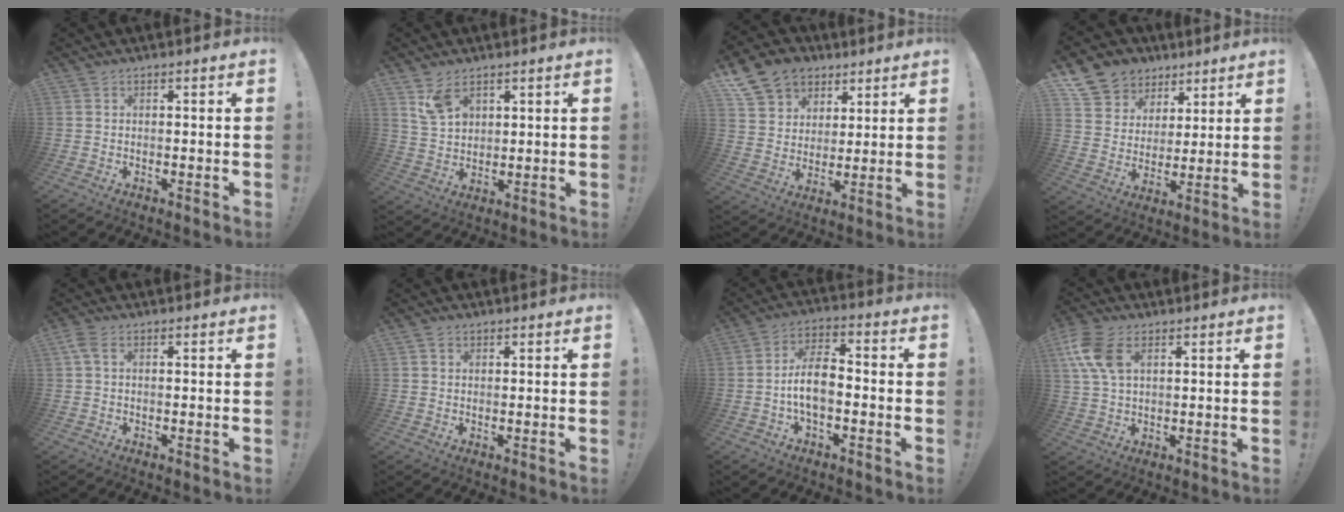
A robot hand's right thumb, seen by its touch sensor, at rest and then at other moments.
{"total": 7.2, "force": [4.4, 4.4, 3.5], "torque": [-0.060, -0.016, 0.086]}
{"total": 13.7, "force": [7.8, 10.4, 4.5], "torque": [-0.069, -0.044, 0.154]}
{"total": 11.1, "force": [6.6, 8.6, 2.5], "torque": [-0.043, -0.049, 0.133]}
{"total": 2.6, "force": [0.7, 1.2, 2.2], "torque": [-0.053, 0.007, 0.016]}
{"total": 1.2, "force": [0.8, 0.9, 0.3], "torque": [-0.003, 0.002, 0.014]}
{"total": 10.1, "force": [-2.6, 5.1, 8.3], "torque": [-0.160, 0.011, -0.045]}
{"total": 10.9, "force": [3.9, 6.3, 8.0], "torque": [-0.178, -0.002, 0.076]}